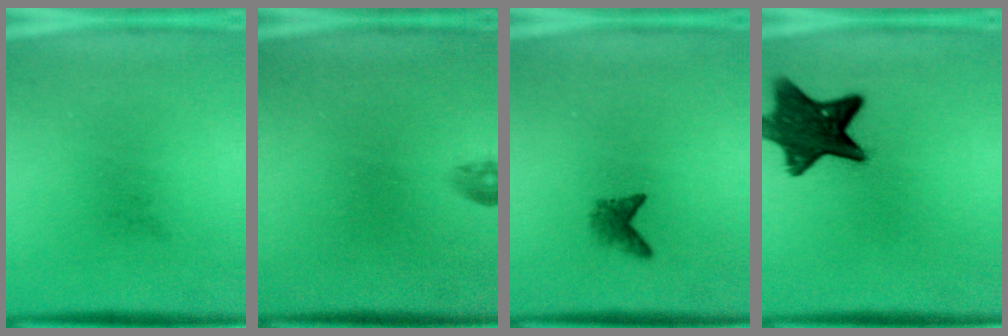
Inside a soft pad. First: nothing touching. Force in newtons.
{"total": 0.9}
{"total": 1.8}
{"total": 11.7}